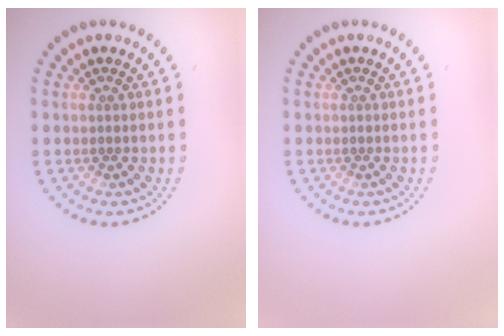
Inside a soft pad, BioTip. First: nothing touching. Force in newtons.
{"total": 0.0}